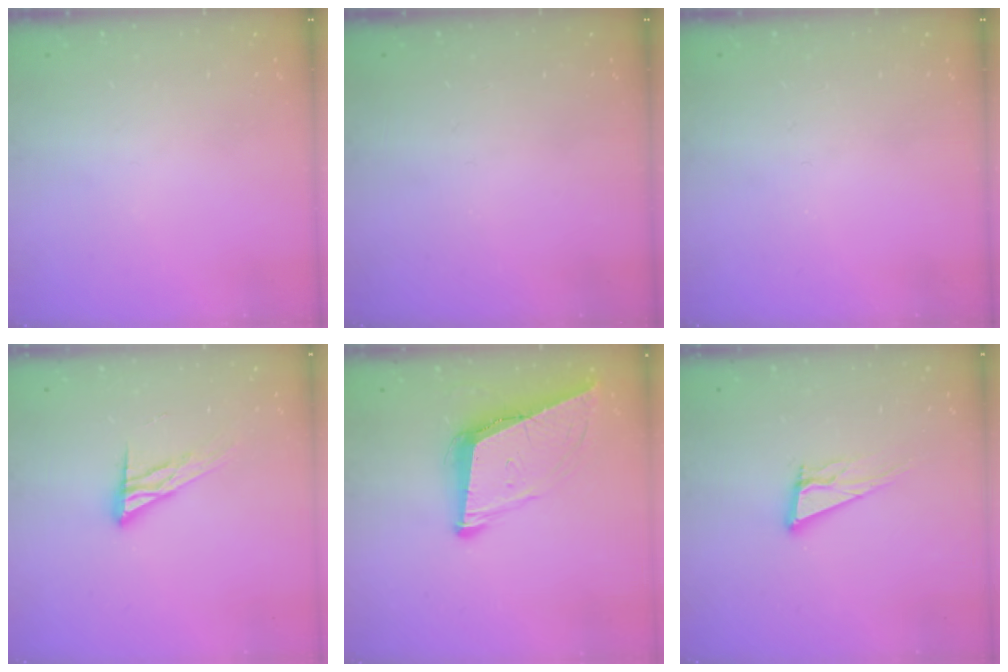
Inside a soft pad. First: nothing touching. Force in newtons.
{"total": 0.0}
{"total": 0.0}
{"total": 11.1, "press": 11.1, "slide": 0.9}
{"total": 10.0, "press": 9.3, "slide": 3.5}
{"total": 11.5, "press": 11.2, "slide": 2.6}